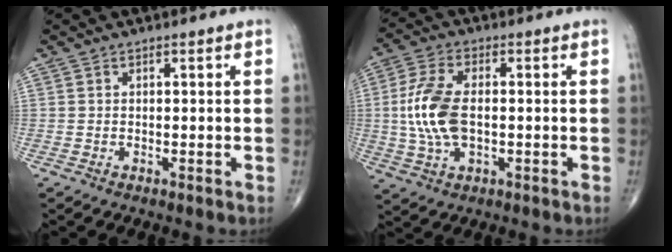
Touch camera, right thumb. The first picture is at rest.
{"total": 11.1, "force": [-0.2, 5.8, 9.4], "torque": [-0.203, 0.008, -0.005]}